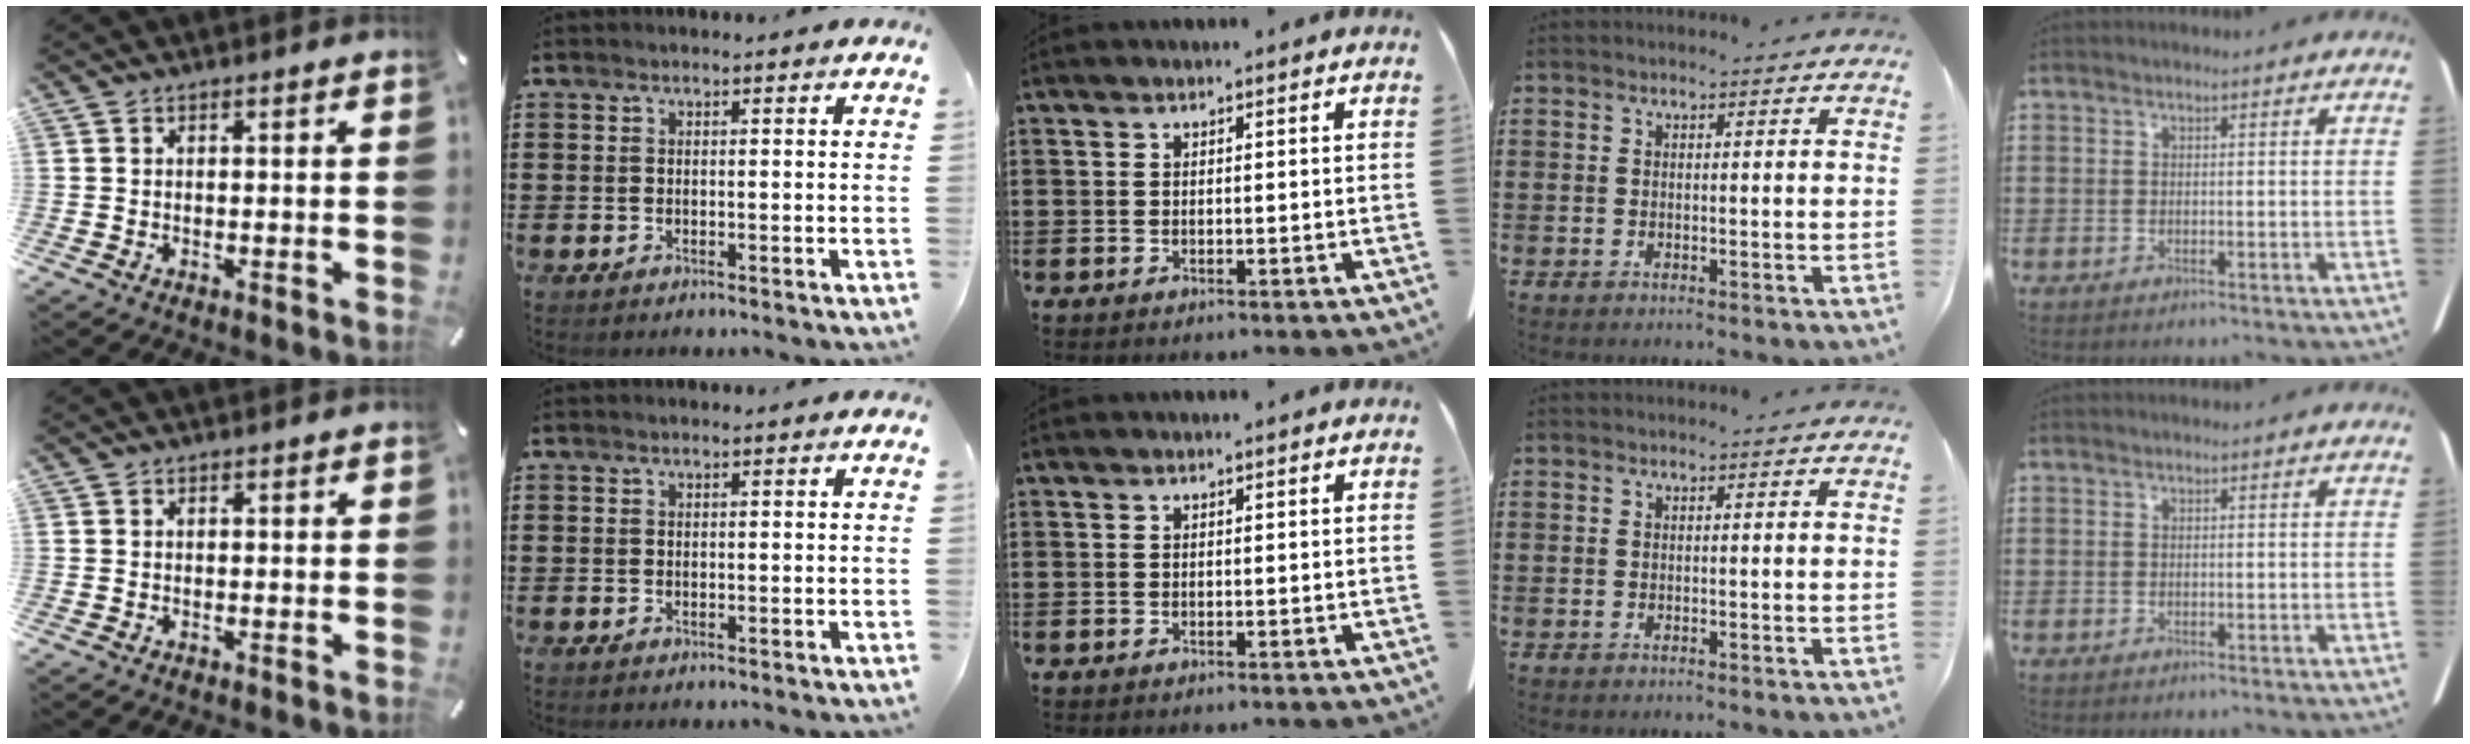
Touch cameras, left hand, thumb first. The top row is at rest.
{}